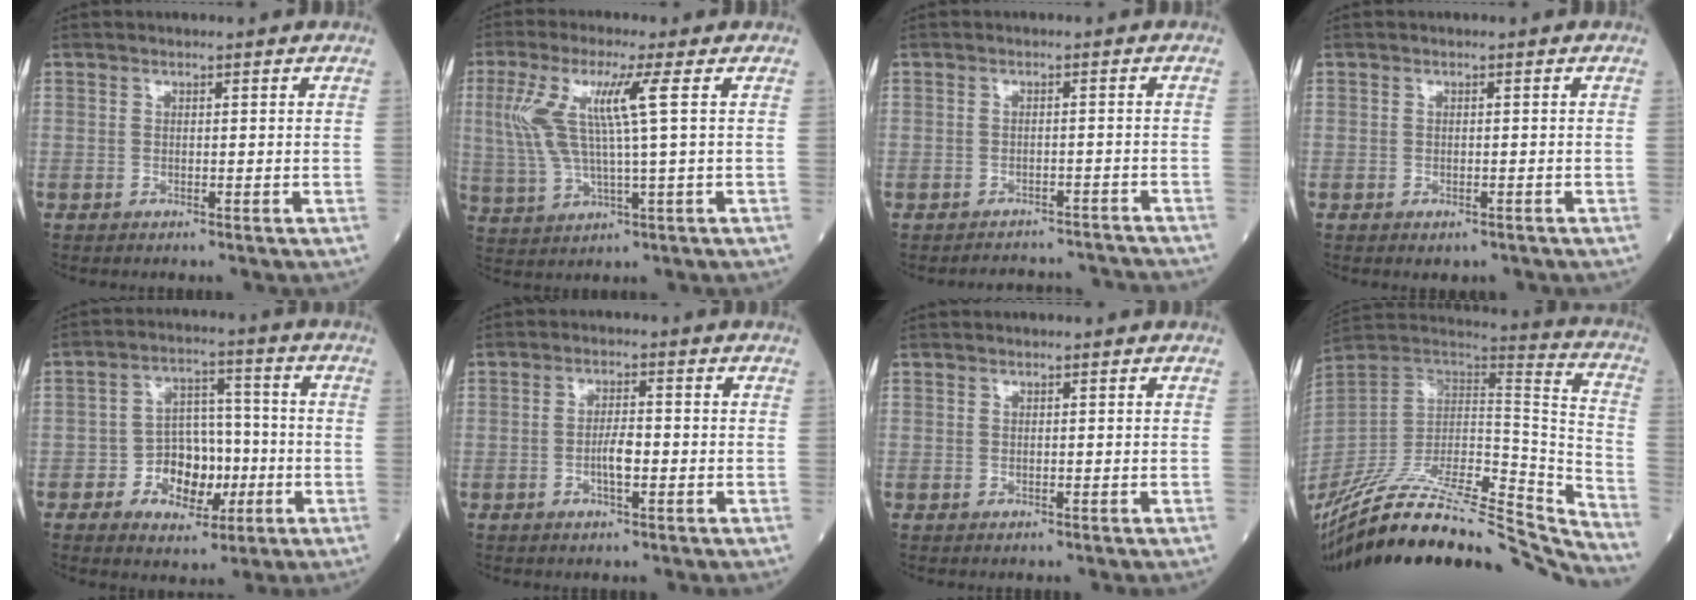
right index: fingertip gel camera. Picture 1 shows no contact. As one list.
[{"total": 9.5, "force": [2.3, 0.1, 9.2], "torque": [-0.213, 0.010, 0.047]}, {"total": 7.7, "force": [-7.6, 1.2, 0.2], "torque": [0.008, 0.013, -0.088]}, {"total": 1.1, "force": [-0.7, 0.5, 0.6], "torque": [-0.006, 0.000, -0.005]}, {"total": 8.7, "force": [-2.6, 5.7, 6.0], "torque": [-0.095, 0.022, -0.039]}, {"total": 3.5, "force": [-0.9, 0.8, 3.3], "torque": [-0.062, 0.002, -0.016]}, {"total": 0.0}, {"total": 36.3, "force": [-32.2, 4.8, 16.0], "torque": [-0.232, -0.044, -0.481]}]